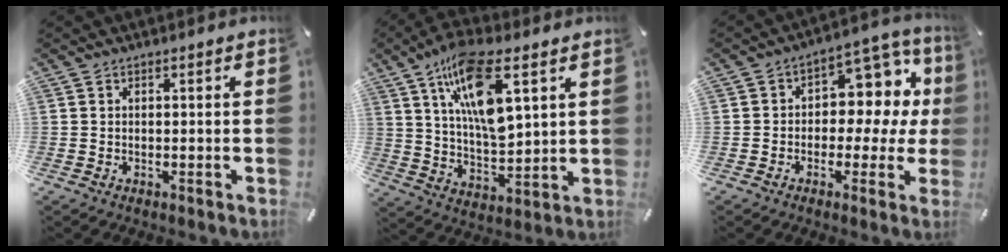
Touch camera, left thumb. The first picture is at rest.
{"total": 16.3, "force": [8.1, 6.4, 12.6], "torque": [-0.244, -0.021, 0.138]}
{"total": 10.5, "force": [1.6, 7.7, 6.9], "torque": [-0.089, -0.016, 0.028]}